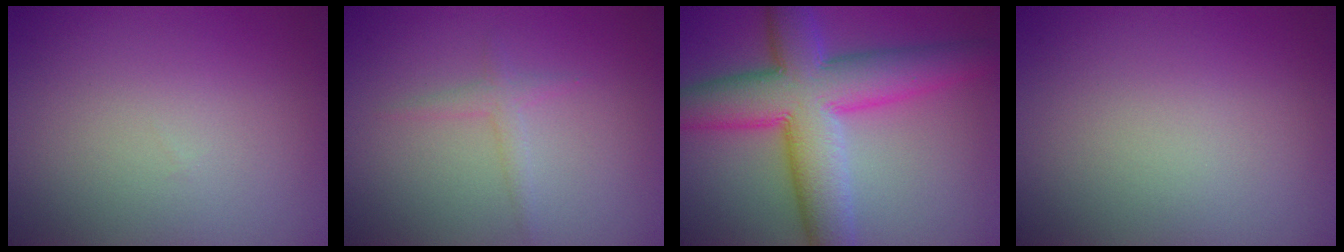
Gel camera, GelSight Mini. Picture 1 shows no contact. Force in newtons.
{"total": 1.3, "press": 1.3, "slide": 0.1}
{"total": 10.8, "press": 10.8, "slide": 0.1}
{"total": 0.0}